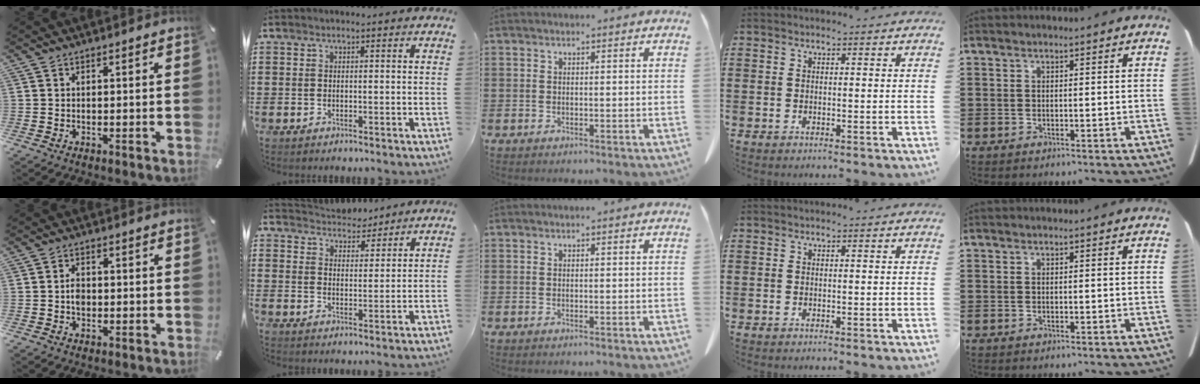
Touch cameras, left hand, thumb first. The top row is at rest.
{"thumb": {"total": 2.4, "force": [-0.3, 1.9, 1.6], "torque": [-0.031, 0.005, -0.006]}, "index": {"total": 4.1, "force": [4.0, 0.8, -0.6], "torque": [-0.009, -0.016, 0.072]}}